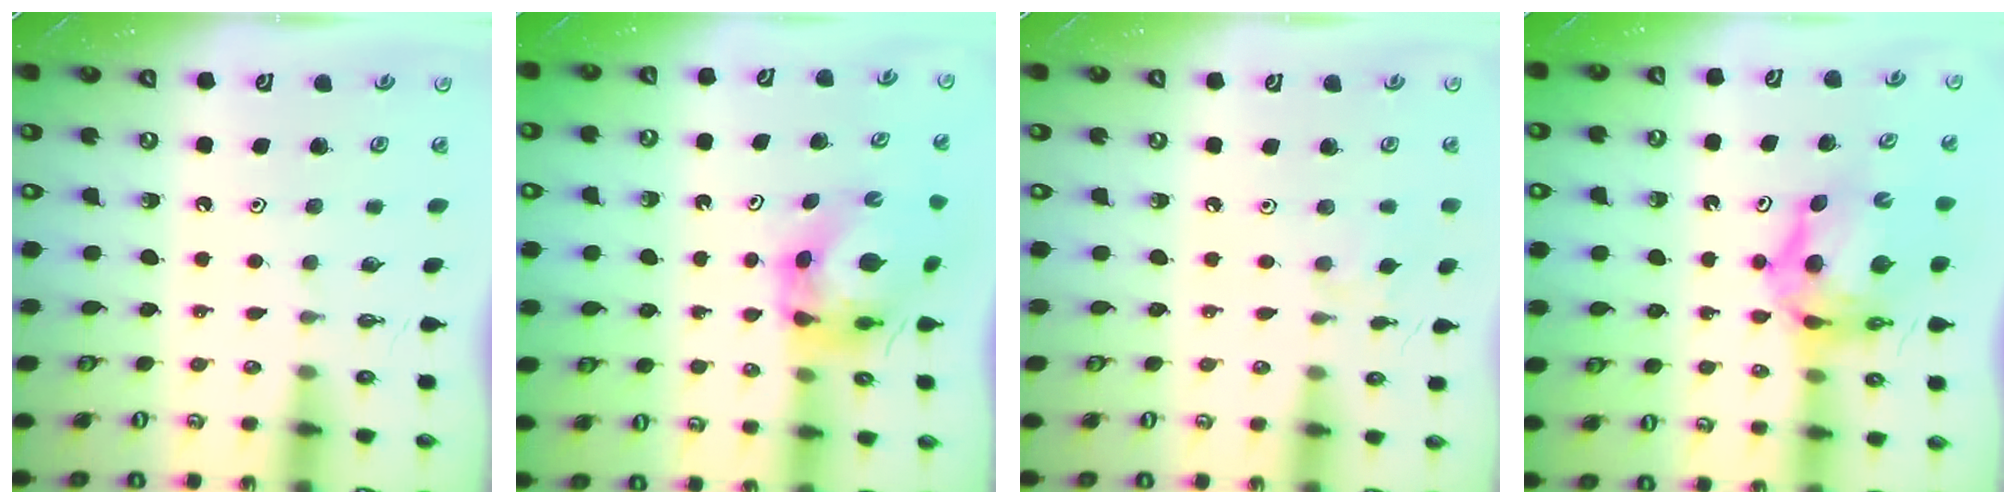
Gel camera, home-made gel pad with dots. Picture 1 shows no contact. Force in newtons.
{"total": 6.5, "press": 6.4, "slide": 0.5}
{"total": 4.8, "press": 4.8, "slide": 0.7}
{"total": 10.3, "press": 10.2, "slide": 1.2}